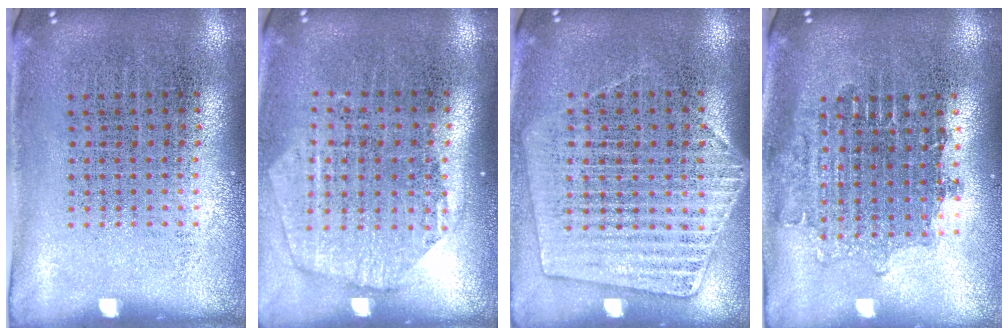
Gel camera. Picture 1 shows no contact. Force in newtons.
{"total": 1.8, "press": 1.6, "slide": 0.8}
{"total": 1.3, "press": 1.2, "slide": 0.5}
{"total": 1.6, "press": 1.3, "slide": 0.9}